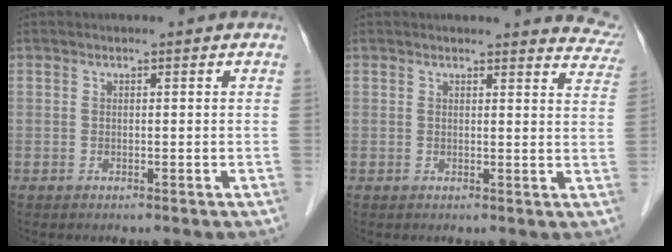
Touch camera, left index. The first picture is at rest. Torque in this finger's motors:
{"motor_torque": [0.38, -0.26, 0.02, 0.00]}